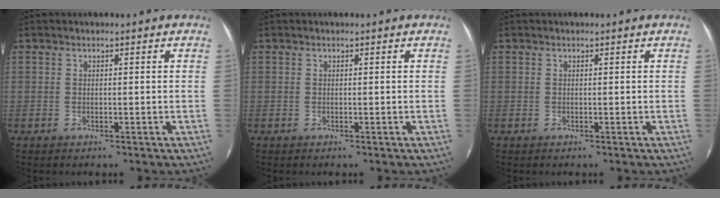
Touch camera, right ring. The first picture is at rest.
{"total": 0.0}
{"total": 0.0}